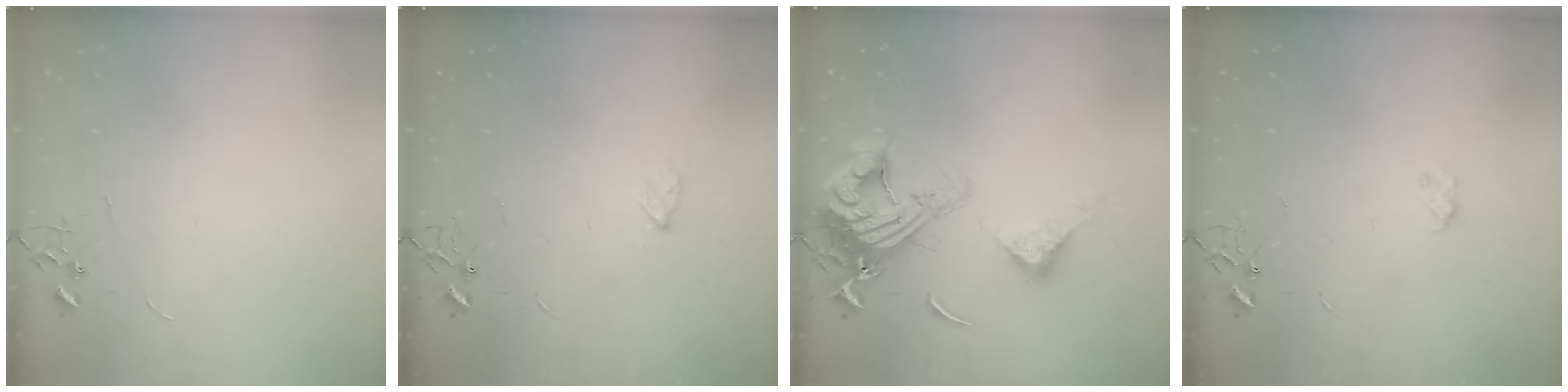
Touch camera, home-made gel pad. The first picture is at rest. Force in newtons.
{"total": 3.5, "press": 3.4, "slide": 0.6}
{"total": 17.3, "press": 17.1, "slide": 2.1}
{"total": 3.2, "press": 3.1, "slide": 0.5}